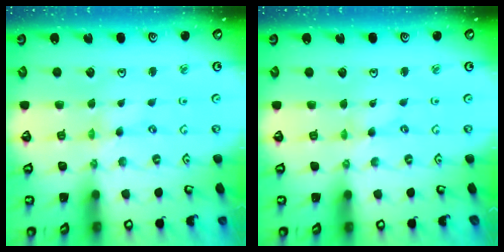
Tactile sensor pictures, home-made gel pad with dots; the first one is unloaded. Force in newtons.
{"total": 0.0}